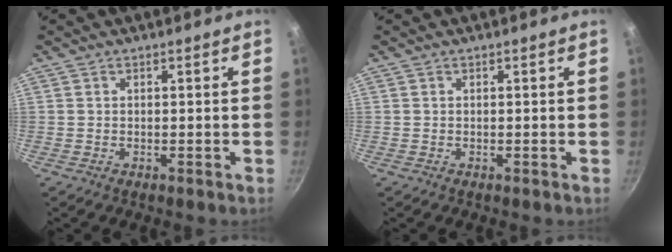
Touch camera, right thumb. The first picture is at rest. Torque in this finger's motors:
{"motor_torque": [0.01, 0.00, 0.12, 0.11, 0.04]}